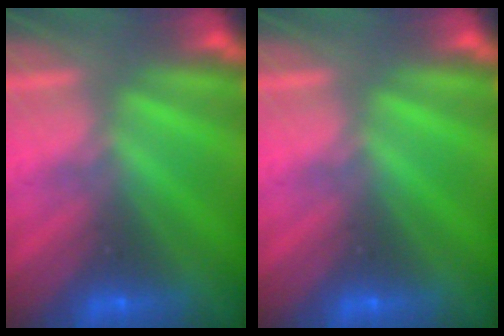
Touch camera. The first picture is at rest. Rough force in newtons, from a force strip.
{"total": 0.0}